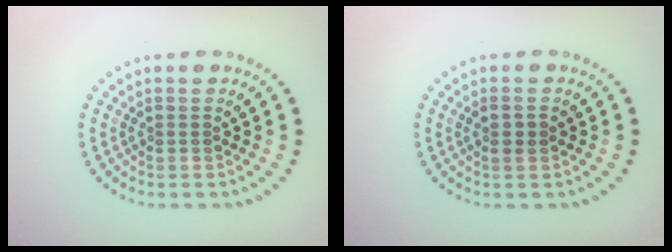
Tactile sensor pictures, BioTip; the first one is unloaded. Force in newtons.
{"total": 1.3, "press": 1.3, "slide": 0.2}